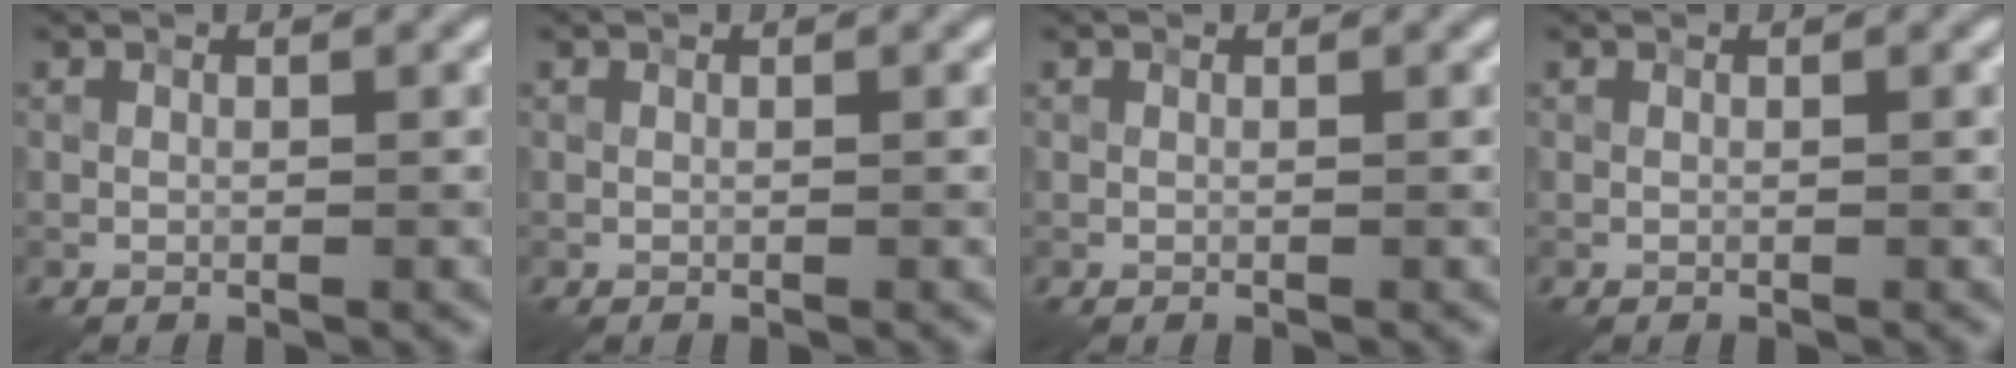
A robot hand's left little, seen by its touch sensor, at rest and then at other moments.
{"total": 0.0}
{"total": 0.0}
{"total": 0.0}